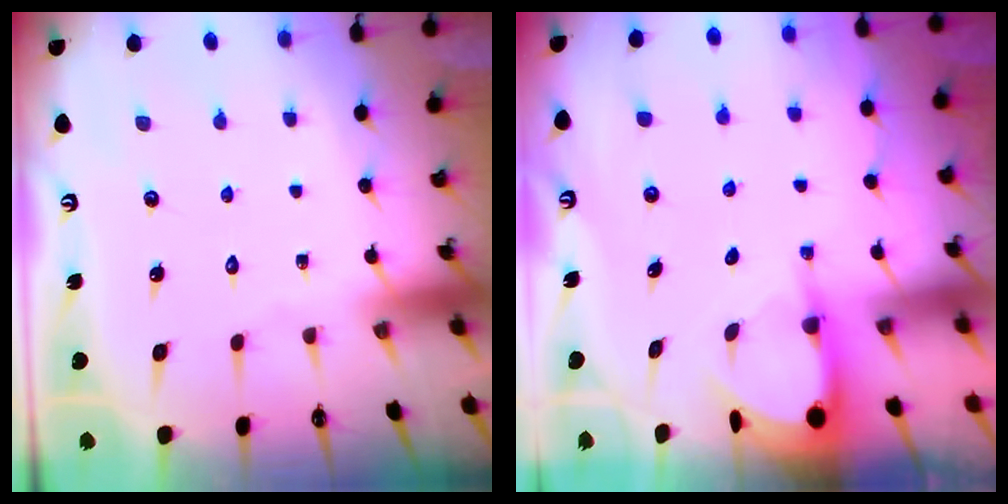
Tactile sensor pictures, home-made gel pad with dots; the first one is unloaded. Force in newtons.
{"total": 3.9, "press": 3.9, "slide": 0.3}